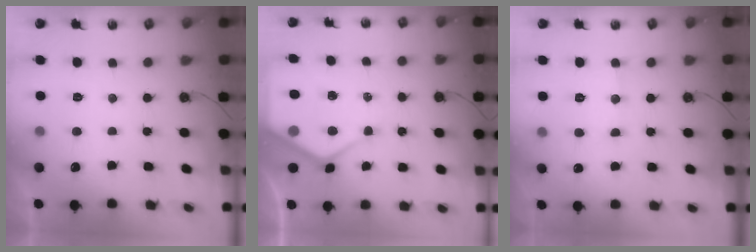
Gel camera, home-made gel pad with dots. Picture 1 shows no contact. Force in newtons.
{"total": 9.9, "press": 9.9, "slide": 1.0}
{"total": 9.2, "press": 9.2, "slide": 0.8}